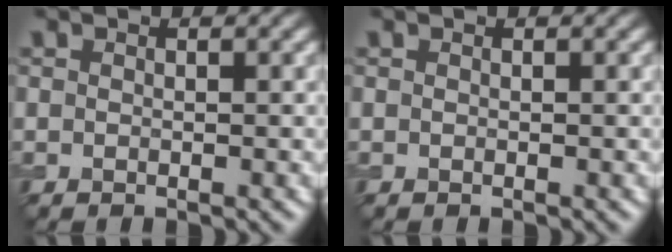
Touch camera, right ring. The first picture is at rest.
{"total": 0.0}